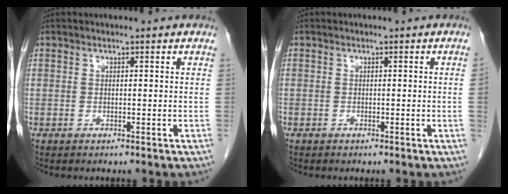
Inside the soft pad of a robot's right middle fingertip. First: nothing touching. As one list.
[{"total": 0.5, "force": [-0.1, -0.2, 0.5], "torque": [0.001, 0.003, -0.002]}]